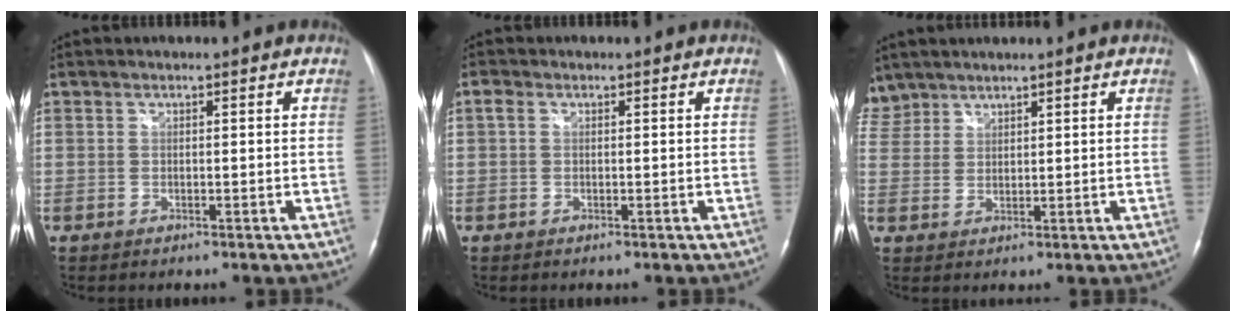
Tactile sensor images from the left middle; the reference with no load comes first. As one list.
[{"total": 0.9, "force": [0.2, 0.7, 0.6], "torque": [-0.017, 0.006, 0.002]}, {"total": 5.0, "force": [4.2, 2.7, -0.1], "torque": [0.003, 0.012, 0.091]}]